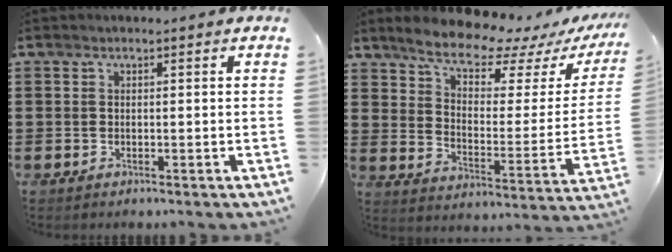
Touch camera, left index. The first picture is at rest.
{"total": 9.4, "force": [8.4, 1.9, 3.8], "torque": [-0.092, -0.058, 0.143]}